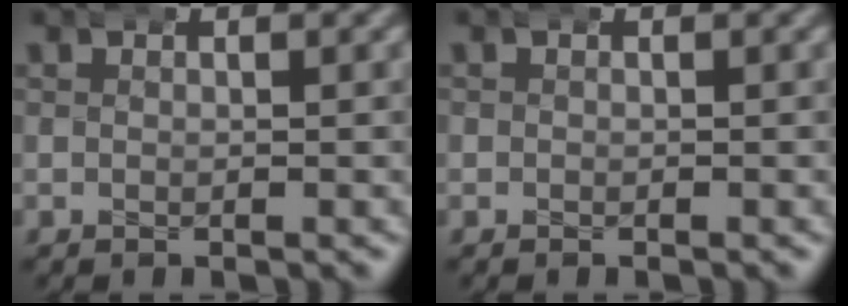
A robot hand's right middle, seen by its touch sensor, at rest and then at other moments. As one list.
[{"total": 0.5, "force": [-0.4, 0.4, 0.1], "torque": [-0.003, -0.005, -0.004]}]